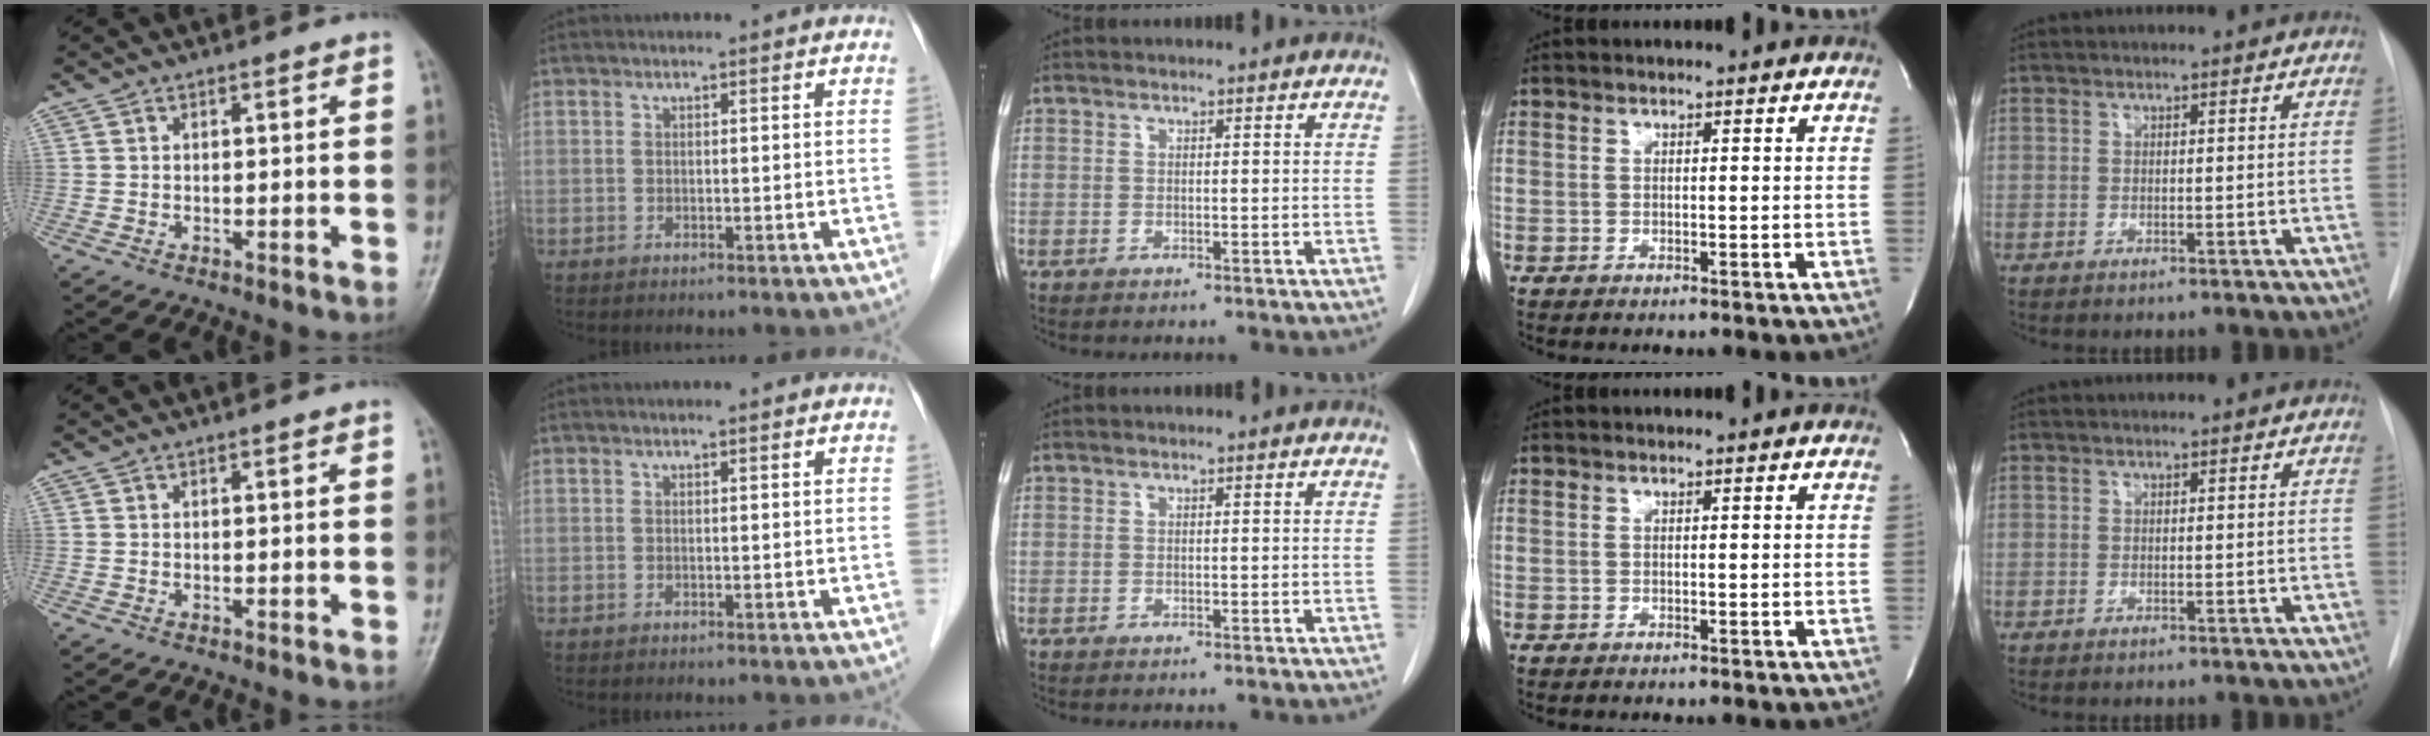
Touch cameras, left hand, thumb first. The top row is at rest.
{}